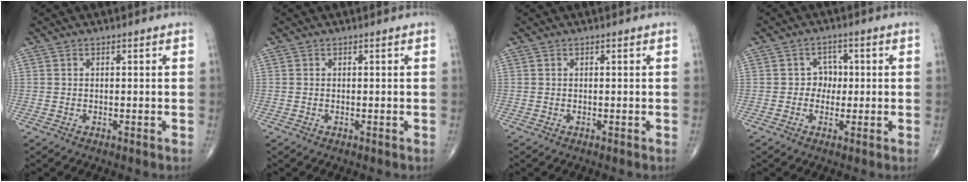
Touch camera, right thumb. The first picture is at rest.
{"total": 0.0}
{"total": 0.0}
{"total": 3.5, "force": [-0.1, 3.2, 1.5], "torque": [0.008, 0.011, -0.011]}